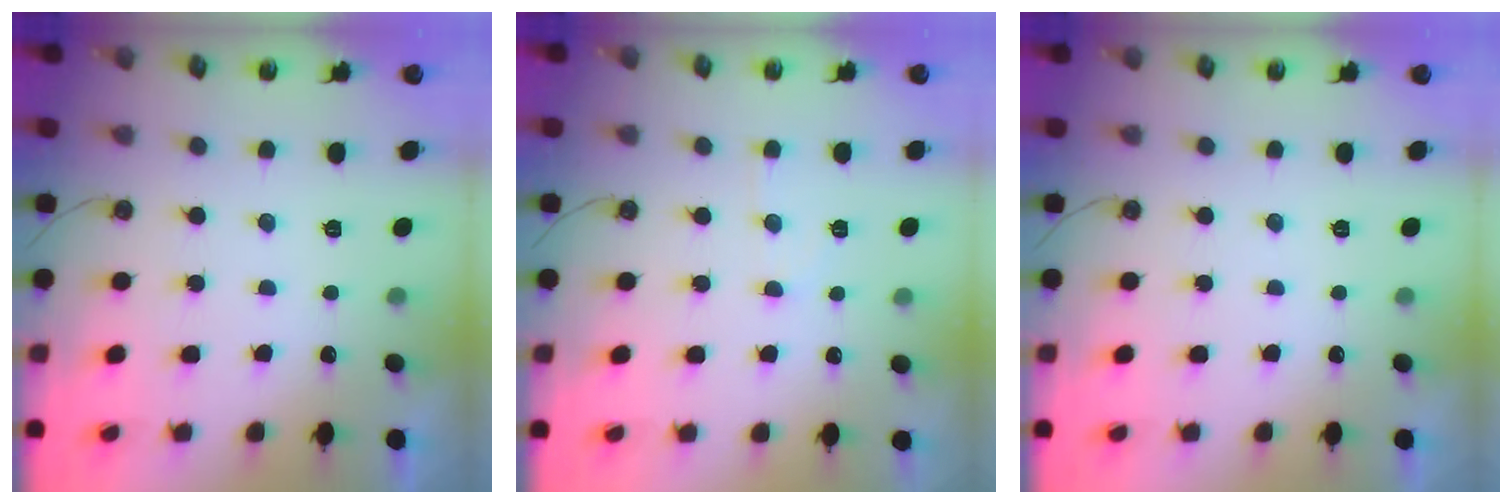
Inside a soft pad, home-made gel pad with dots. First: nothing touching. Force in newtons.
{"total": 5.3, "press": 5.3, "slide": 0.6}
{"total": 0.0}